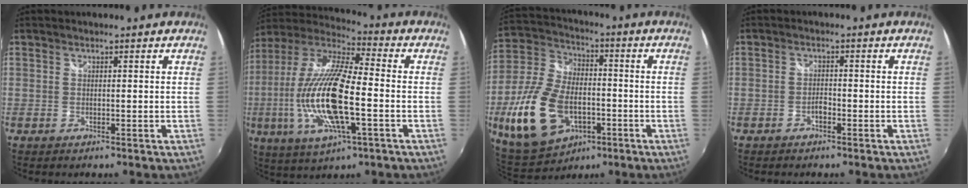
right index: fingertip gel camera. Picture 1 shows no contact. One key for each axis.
{"total": 20.9, "fx": -4.1, "fy": 6.0, "fz": 19.6, "tx": -0.387, "ty": -0.017, "tz": -0.080}
{"total": 18.9, "fx": -6.3, "fy": 11.6, "fz": 13.5, "tx": -0.308, "ty": -0.008, "tz": -0.101}
{"total": 1.4, "fx": -1.0, "fy": 0.6, "fz": 0.7, "tx": -0.015, "ty": 0.002, "tz": -0.019}